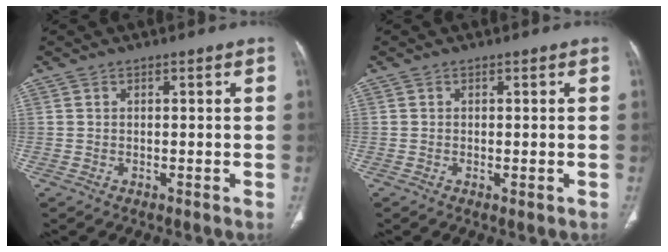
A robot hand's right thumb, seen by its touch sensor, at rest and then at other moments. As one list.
[{"total": 0.8, "force": [-0.3, 0.3, 0.7], "torque": [-0.014, -0.003, -0.003]}]